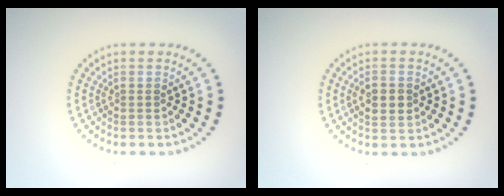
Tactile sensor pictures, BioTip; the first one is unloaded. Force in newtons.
{"total": 1.9, "press": 1.9, "slide": 0.0}